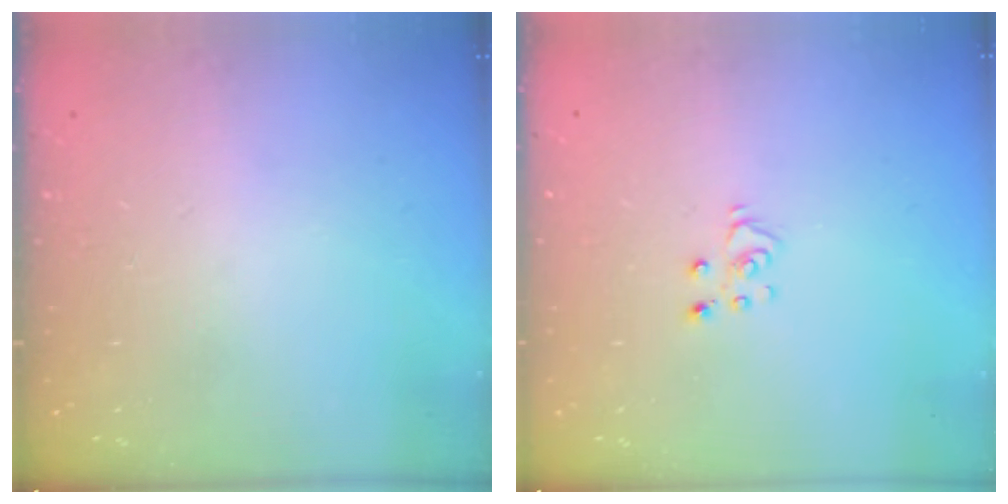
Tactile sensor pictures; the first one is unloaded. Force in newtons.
{"total": 3.6, "press": 3.6, "slide": 0.2}